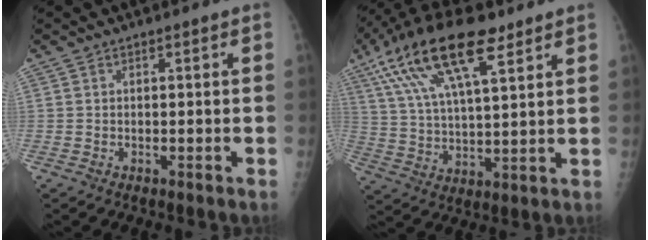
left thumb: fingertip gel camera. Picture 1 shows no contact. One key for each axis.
{"total": 18.6, "fx": 10.2, "fy": 6.5, "fz": 14.1, "tx": -0.261, "ty": -0.005, "tz": 0.187}